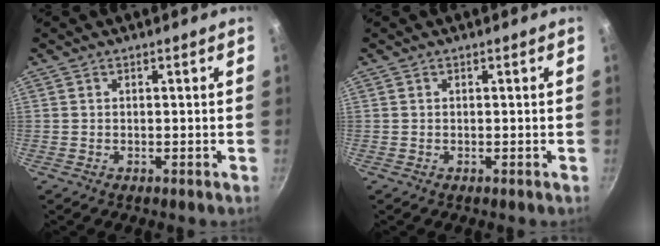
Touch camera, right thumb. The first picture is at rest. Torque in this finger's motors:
{"motor_torque": [0.00, 0.00, 0.25, 0.25, 0.02]}